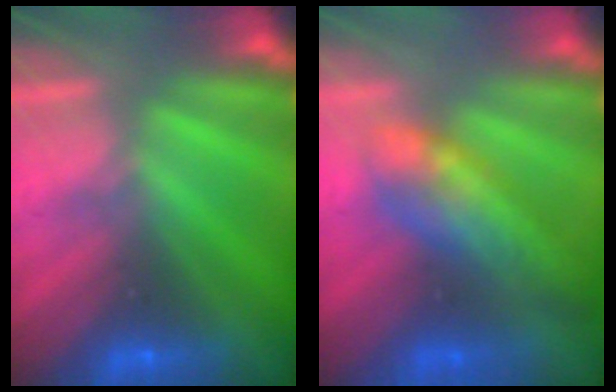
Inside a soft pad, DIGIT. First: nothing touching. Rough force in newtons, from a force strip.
{"total": 9.6}